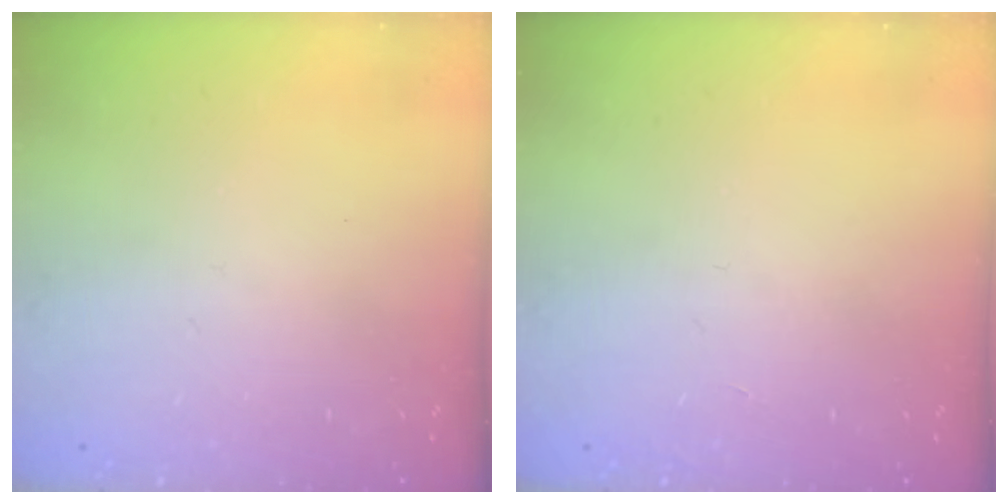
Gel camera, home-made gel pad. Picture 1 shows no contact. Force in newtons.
{"total": 0.0}